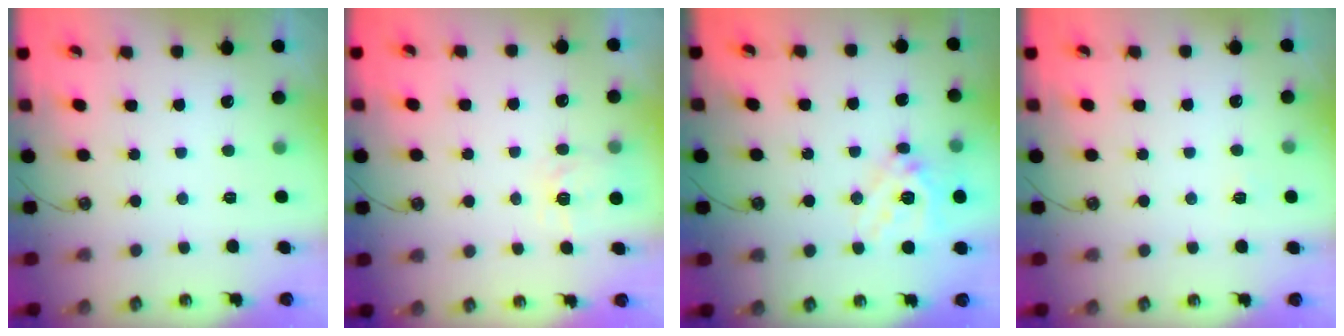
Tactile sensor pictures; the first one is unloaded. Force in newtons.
{"total": 5.1, "press": 5.0, "slide": 0.7}
{"total": 16.5, "press": 16.2, "slide": 2.9}
{"total": 2.7, "press": 2.6, "slide": 0.4}